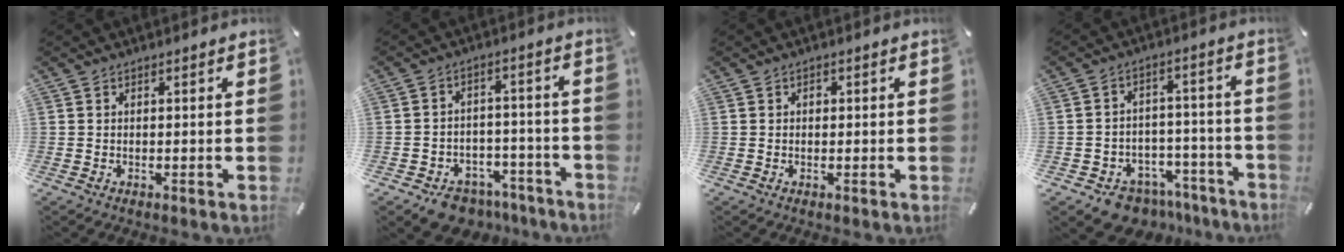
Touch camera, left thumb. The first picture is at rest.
{"total": 7.7, "force": [-5.8, 4.7, 1.7], "torque": [-0.018, 0.049, -0.101]}
{"total": 0.9, "force": [0.1, 0.8, 0.5], "torque": [-0.001, 0.001, 0.000]}
{"total": 7.4, "force": [-5.4, 4.9, 1.3], "torque": [-0.010, 0.040, -0.092]}